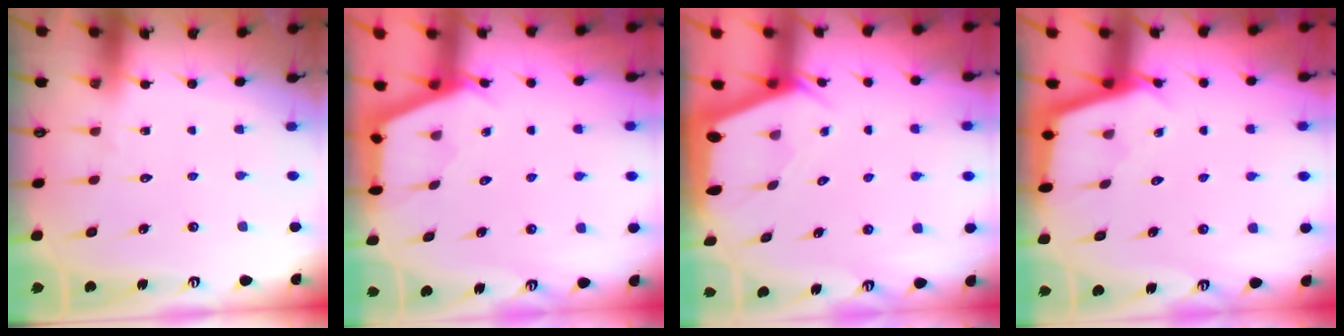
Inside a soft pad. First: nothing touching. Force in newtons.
{"total": 2.7, "press": 2.7, "slide": 0.4}
{"total": 1.9, "press": 1.9, "slide": 0.3}
{"total": 2.7, "press": 2.7, "slide": 0.3}